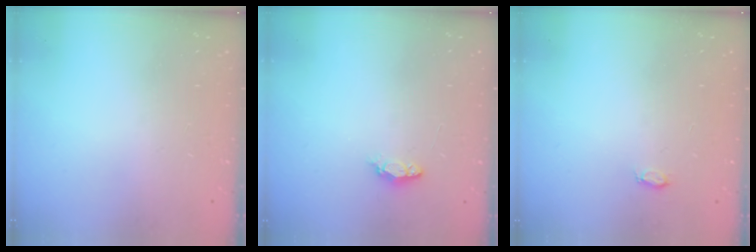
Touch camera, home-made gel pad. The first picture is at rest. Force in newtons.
{"total": 3.7, "press": 3.6, "slide": 0.8}
{"total": 2.7, "press": 2.7, "slide": 0.3}